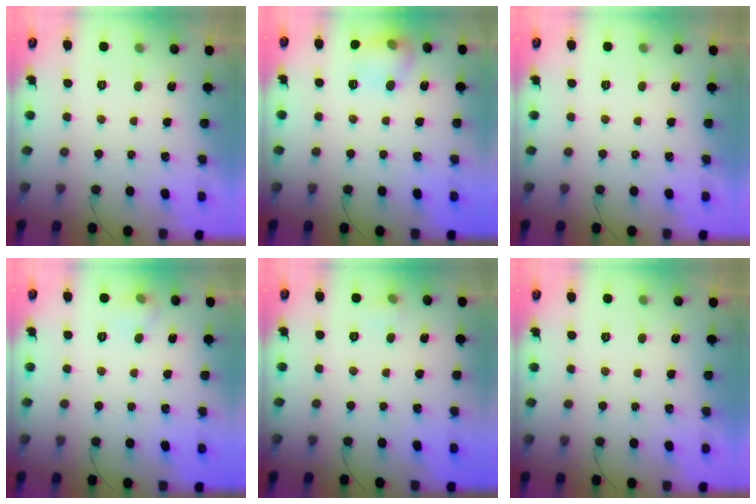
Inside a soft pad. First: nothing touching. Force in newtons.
{"total": 10.1, "press": 10.1, "slide": 0.6}
{"total": 0.0}
{"total": 8.6, "press": 5.1, "slide": 7.0}
{"total": 7.7, "press": 3.2, "slide": 7.0}
{"total": 0.0}